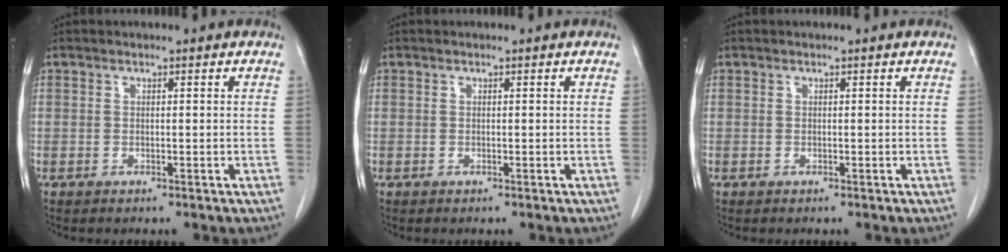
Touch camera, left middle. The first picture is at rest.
{"total": 0.0}
{"total": 0.0}